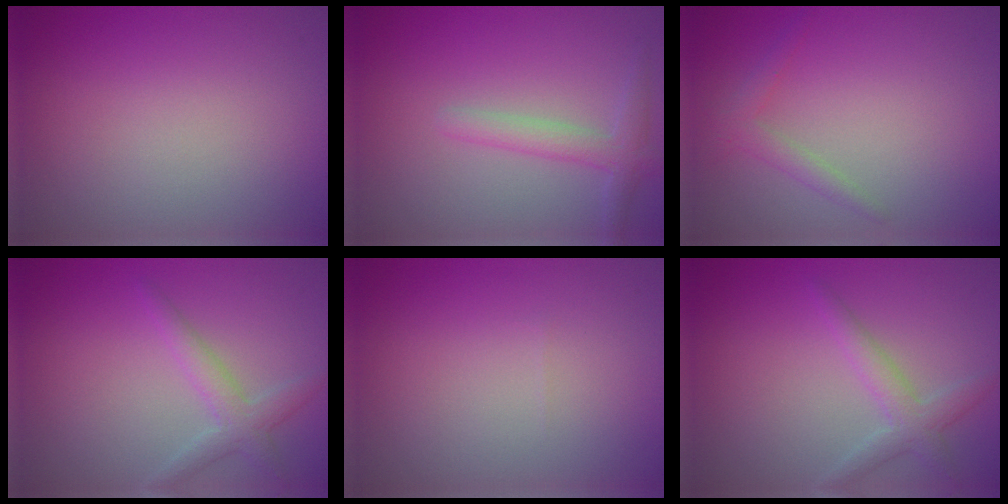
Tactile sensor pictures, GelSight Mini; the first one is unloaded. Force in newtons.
{"total": 2.4, "press": 2.4, "slide": 0.1}
{"total": 1.5, "press": 1.5, "slide": 0.1}
{"total": 2.4, "press": 2.4, "slide": 0.1}
{"total": 0.0}
{"total": 2.4, "press": 2.4, "slide": 0.1}